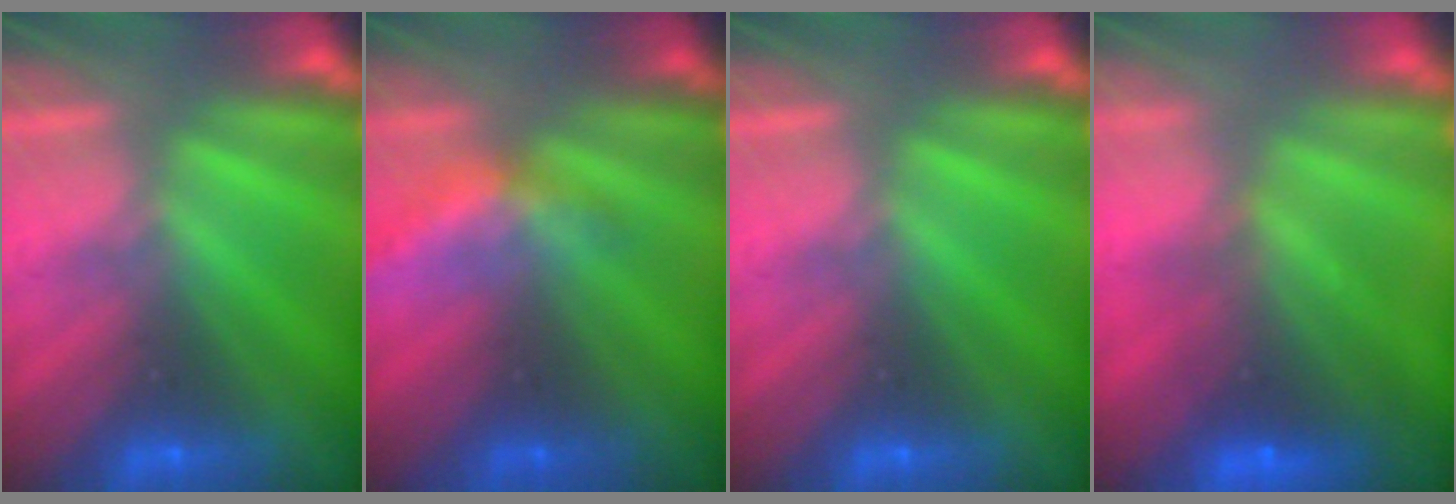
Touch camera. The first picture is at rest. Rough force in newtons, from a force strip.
{"total": 2.1}
{"total": 0.0}
{"total": 7.2}